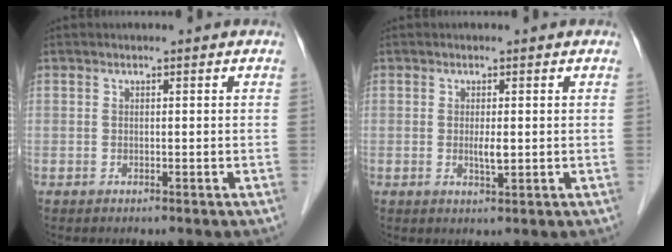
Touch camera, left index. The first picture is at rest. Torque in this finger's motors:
{"motor_torque": [0.34, 0.20, 0.04, 0.01]}